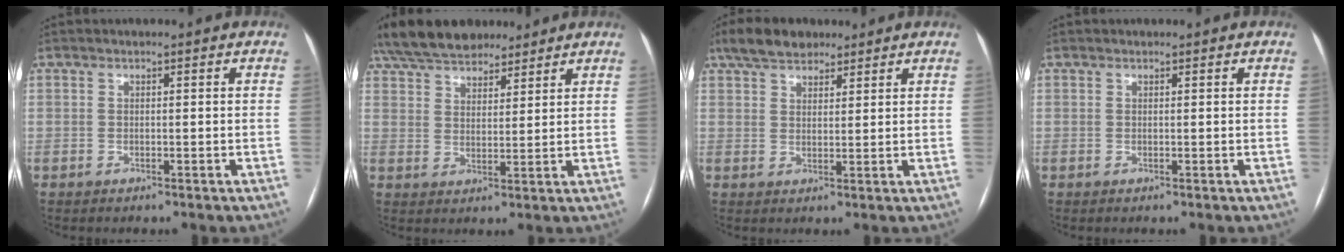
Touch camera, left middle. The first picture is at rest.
{"total": 14.5, "force": [12.0, 5.4, 6.1], "torque": [-0.118, 0.040, 0.202]}
{"total": 6.8, "force": [5.1, 3.3, 3.0], "torque": [-0.056, 0.022, 0.093]}
{"total": 0.0}